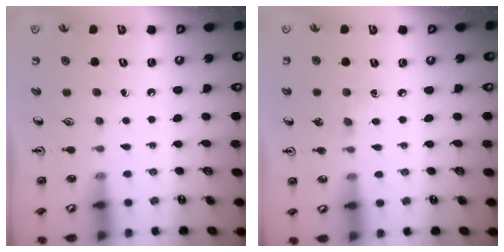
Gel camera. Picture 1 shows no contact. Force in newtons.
{"total": 6.0, "press": 6.0, "slide": 0.7}